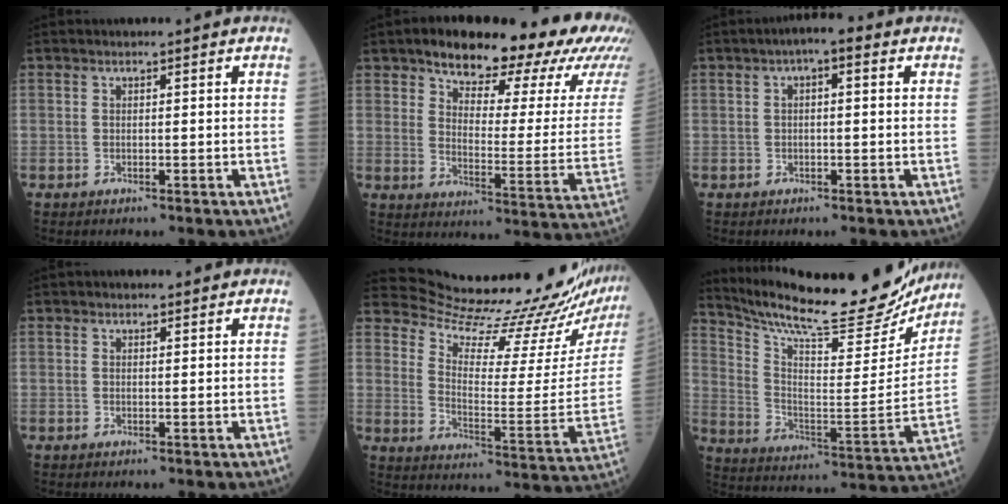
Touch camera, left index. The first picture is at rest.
{"total": 24.7, "force": [19.0, 5.9, 14.6], "torque": [-0.192, -0.032, 0.226]}
{"total": 3.4, "force": [0.9, 1.0, 3.1], "torque": [-0.049, 0.011, 0.007]}
{"total": 1.3, "force": [1.1, 0.5, 0.5], "torque": [-0.009, 0.009, 0.013]}
{"total": 19.0, "force": [18.6, -1.0, 3.8], "torque": [-0.077, -0.130, 0.250]}
{"total": 24.7, "force": [22.5, 4.2, 9.4], "torque": [-0.165, -0.061, 0.320]}